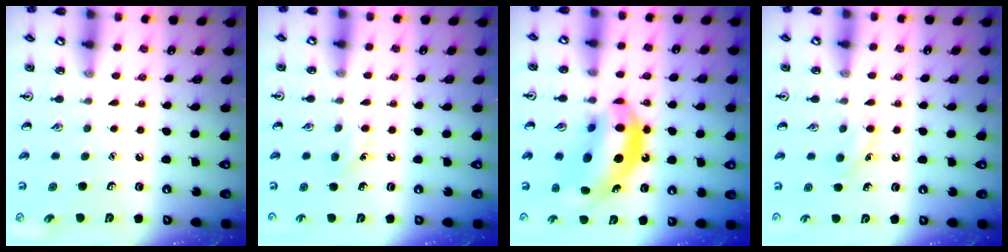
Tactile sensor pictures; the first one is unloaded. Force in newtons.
{"total": 6.5, "press": 6.3, "slide": 1.7}
{"total": 15.6, "press": 14.8, "slide": 4.7}
{"total": 5.1, "press": 4.8, "slide": 1.7}